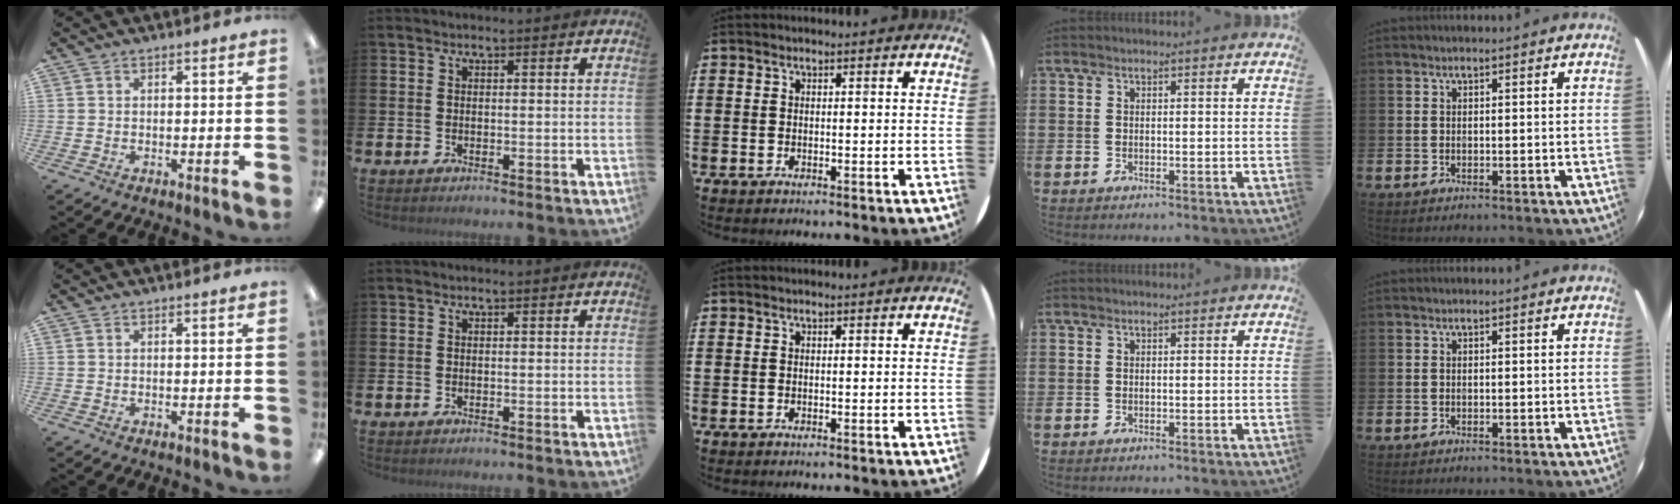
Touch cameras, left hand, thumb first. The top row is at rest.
{}